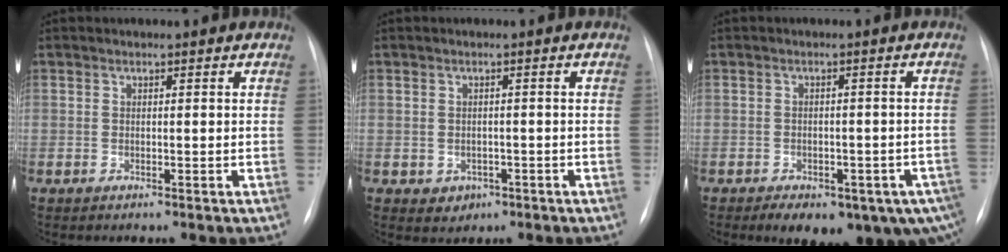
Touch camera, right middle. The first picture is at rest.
{"total": 2.4, "force": [-1.0, 2.1, 0.7], "torque": [-0.008, 0.004, -0.002]}
{"total": 15.6, "force": [-9.6, 7.7, 9.6], "torque": [-0.114, 0.002, -0.112]}